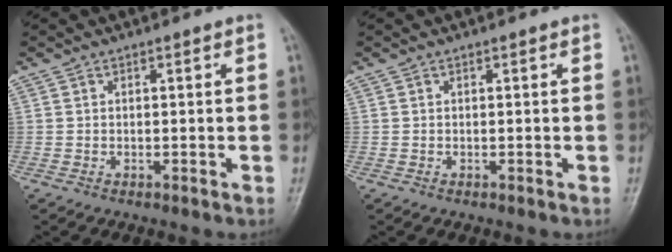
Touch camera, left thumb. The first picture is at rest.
{"total": 0.0}